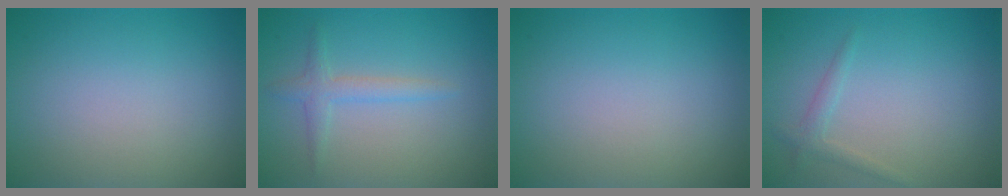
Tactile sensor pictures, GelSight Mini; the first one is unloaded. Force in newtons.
{"total": 1.8, "press": 1.8, "slide": 0.0}
{"total": 0.0}
{"total": 1.2, "press": 1.2, "slide": 0.1}